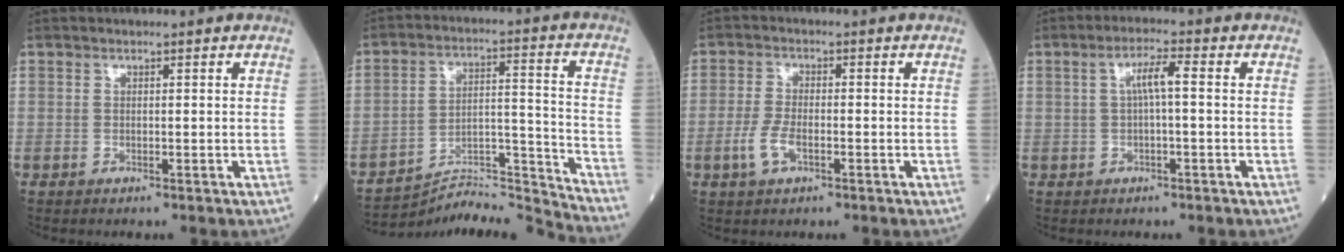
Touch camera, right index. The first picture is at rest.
{"total": 13.9, "force": [-13.7, -2.6, 0.0], "torque": [0.008, 0.042, -0.227]}
{"total": 4.3, "force": [-1.6, 1.6, 3.6], "torque": [-0.078, -0.001, -0.033]}
{"total": 3.8, "force": [0.3, 0.3, 3.7], "torque": [-0.069, 0.012, 0.006]}